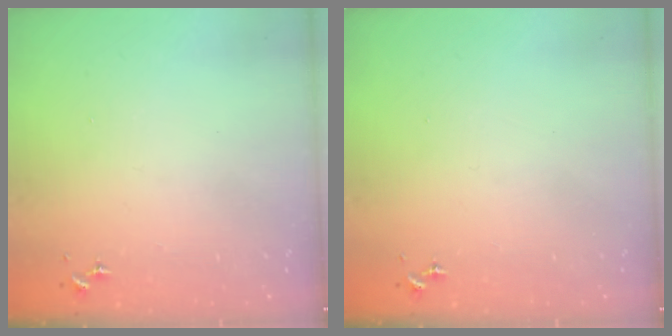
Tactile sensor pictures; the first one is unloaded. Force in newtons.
{"total": 0.0}